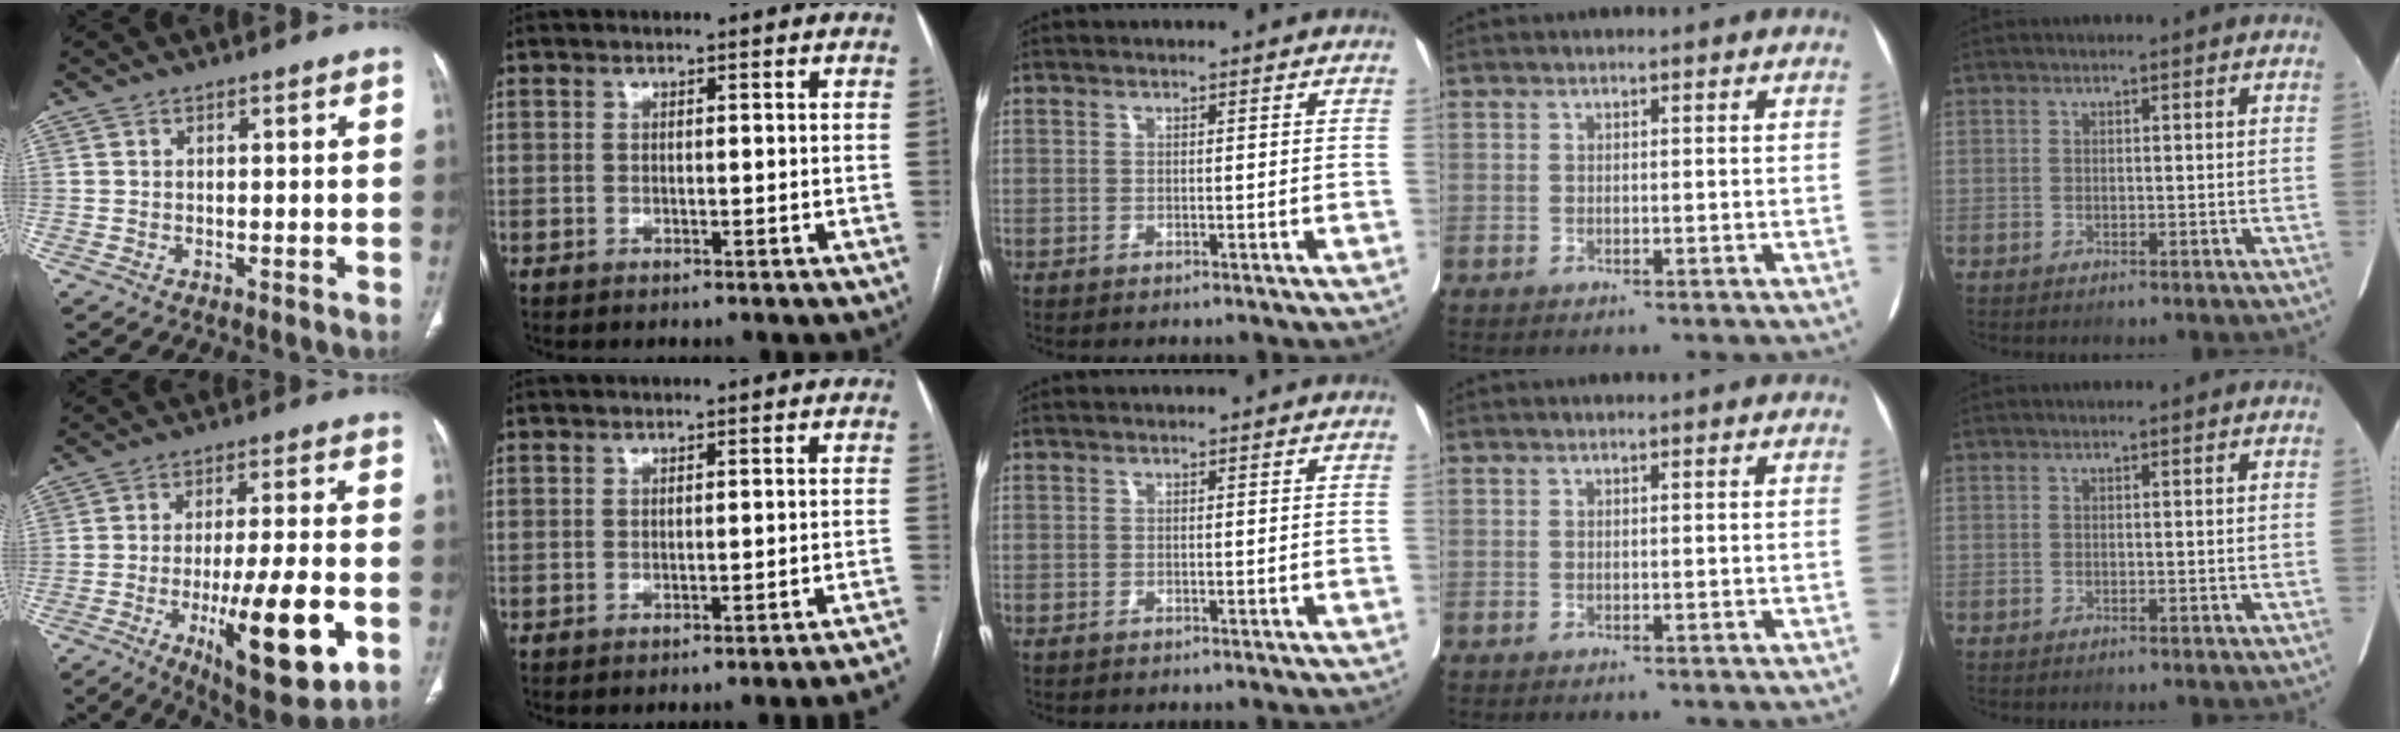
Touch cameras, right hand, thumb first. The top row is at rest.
{"thumb": {"total": 18.7, "force": [-6.2, 4.9, 17.0], "torque": [-0.260, 0.005, -0.084]}, "index": {"total": 8.7, "force": [-8.5, -1.6, 1.5], "torque": [0.008, -0.005, -0.091]}}